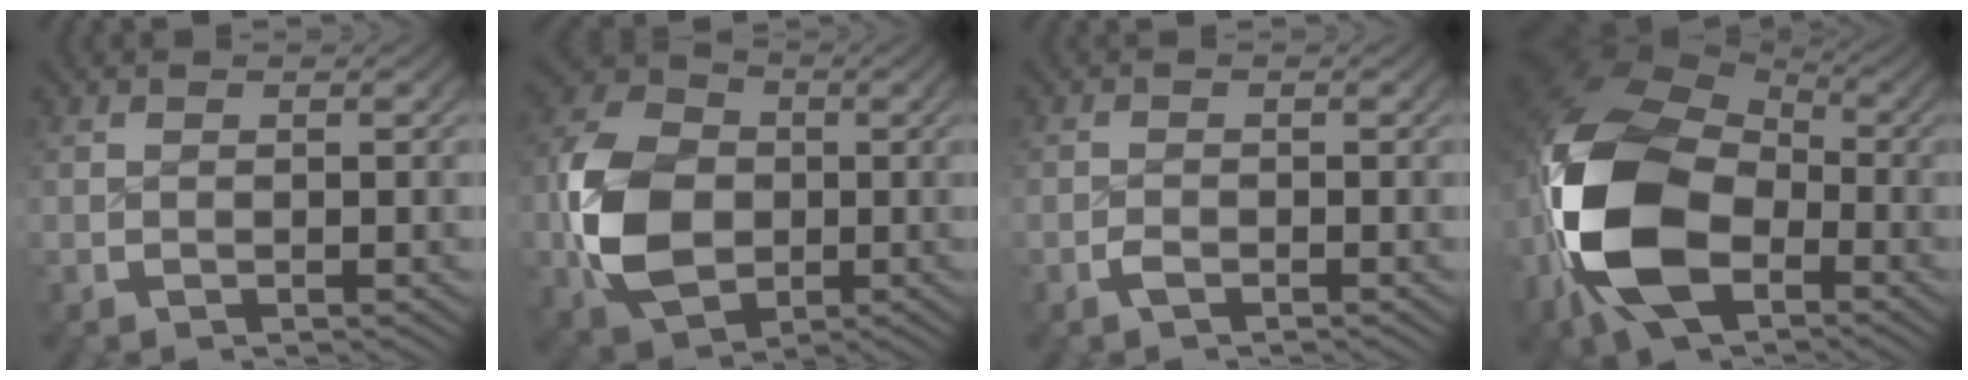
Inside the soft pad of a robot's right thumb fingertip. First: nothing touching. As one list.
[{"total": 11.5, "force": [-1.1, 9.1, 7.0], "torque": [-0.171, -0.041, -0.005]}, {"total": 1.0, "force": [-0.9, 0.3, -0.1], "torque": [-0.002, -0.002, -0.018]}, {"total": 17.2, "force": [-1.2, 11.8, 12.4], "torque": [-0.265, -0.025, -0.012]}]